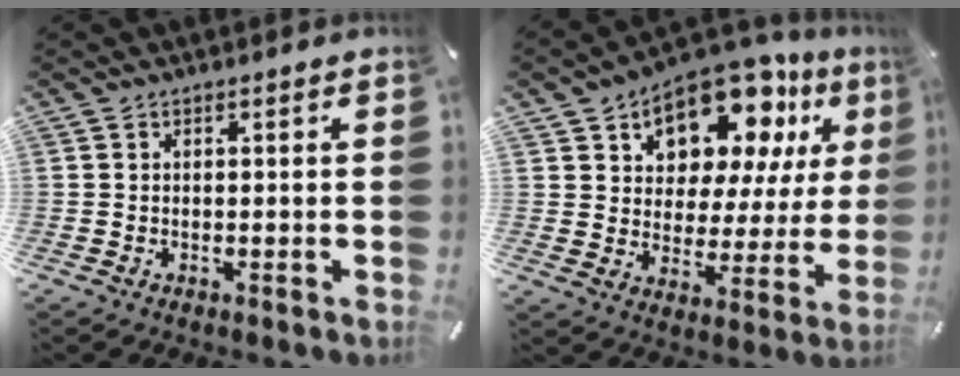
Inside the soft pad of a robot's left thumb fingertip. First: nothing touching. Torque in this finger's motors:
{"motor_torque": [2.99, 2.02, 1.47, -1.30, 0.07]}